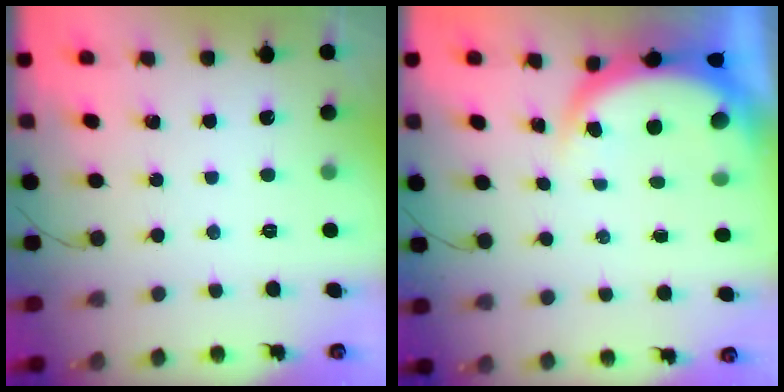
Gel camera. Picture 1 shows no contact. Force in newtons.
{"total": 5.2, "press": 5.1, "slide": 0.9}